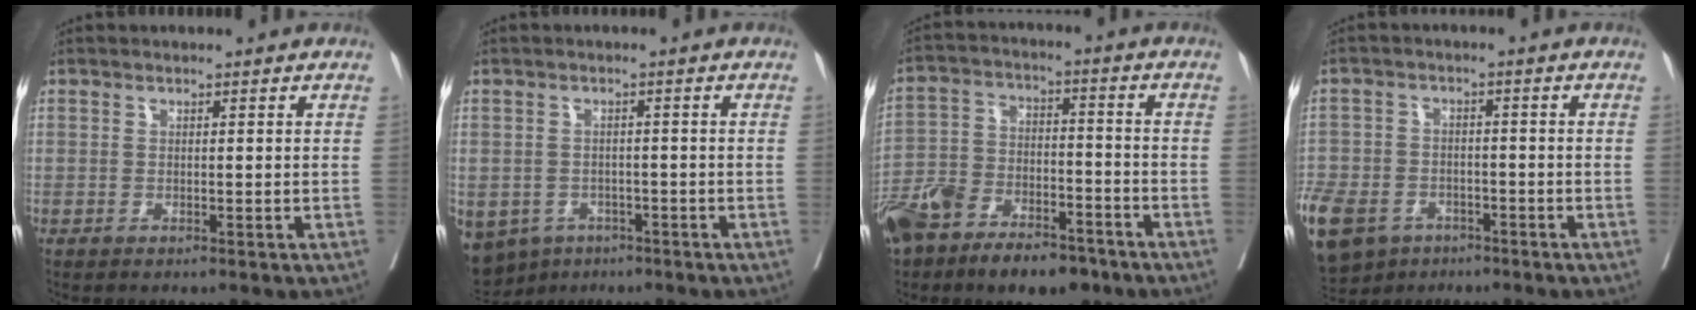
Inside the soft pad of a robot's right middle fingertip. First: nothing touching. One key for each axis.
{"total": 11.0, "fx": -6.1, "fy": 8.5, "fz": 3.3, "tx": -0.100, "ty": -0.007, "tz": -0.079}
{"total": 14.8, "fx": -10.5, "fy": 6.3, "fz": 8.3, "tx": -0.157, "ty": 0.002, "tz": -0.187}
{"total": 24.0, "fx": -12.7, "fy": 17.4, "fz": 10.7, "tx": -0.381, "ty": -0.032, "tz": -0.203}